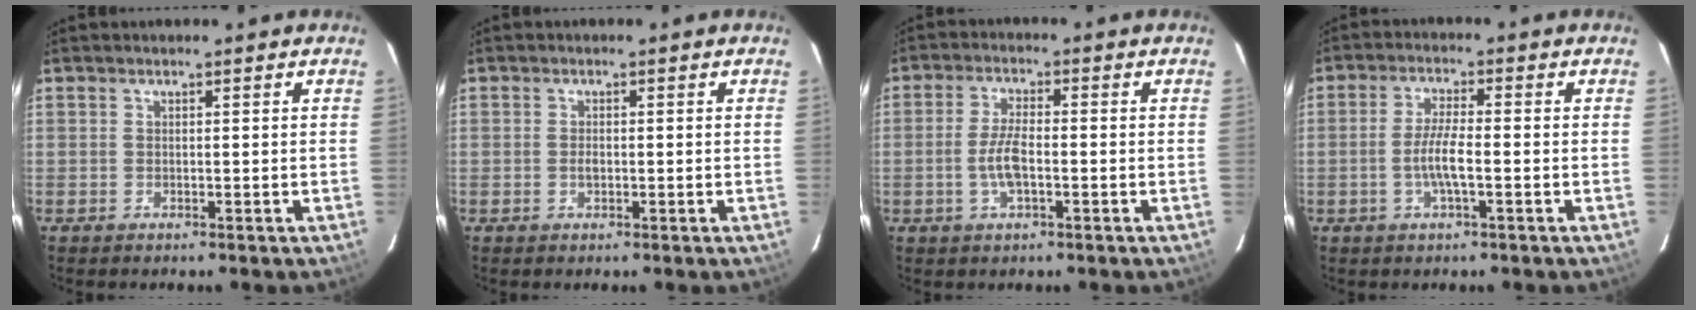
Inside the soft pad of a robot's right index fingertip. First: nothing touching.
{"total": 1.2, "force": [-0.3, 0.8, 0.8], "torque": [-0.015, 0.001, -0.005]}
{"total": 5.4, "force": [-1.5, 1.7, 4.9], "torque": [-0.103, 0.002, -0.029]}
{"total": 5.2, "force": [-1.5, 0.7, 4.9], "torque": [-0.099, -0.002, -0.029]}